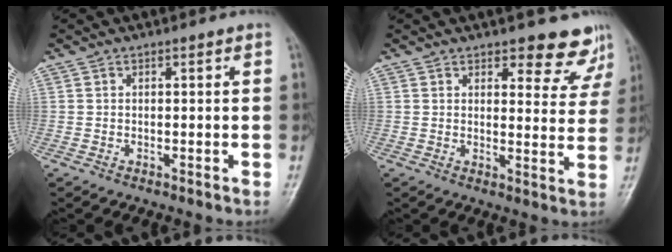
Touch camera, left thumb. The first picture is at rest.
{"total": 7.6, "force": [6.5, 3.0, 2.6], "torque": [0.008, -0.044, 0.066]}